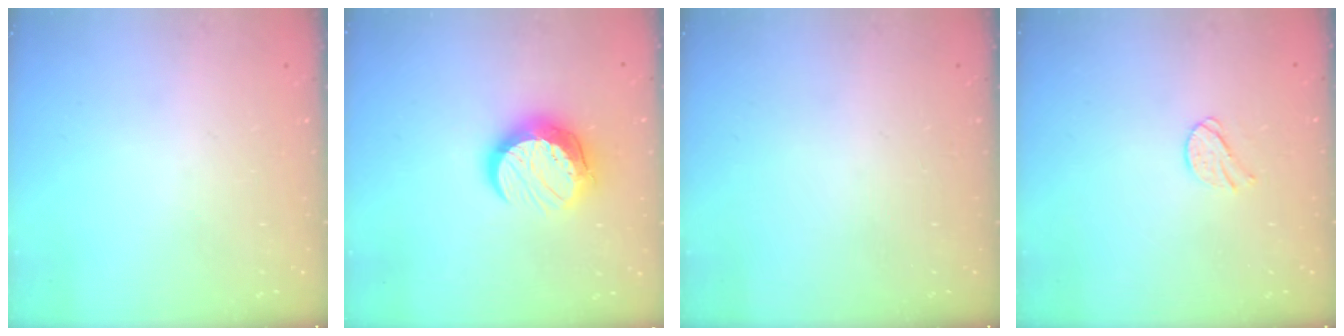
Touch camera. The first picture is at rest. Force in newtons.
{"total": 12.5, "press": 12.5, "slide": 0.9}
{"total": 0.0}
{"total": 7.0, "press": 7.0, "slide": 0.7}